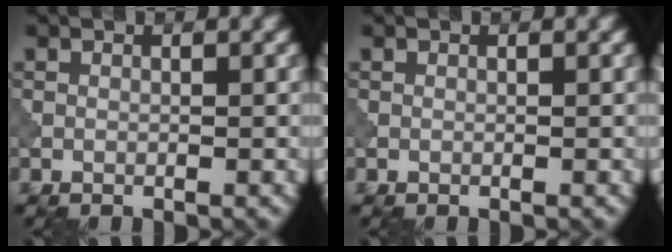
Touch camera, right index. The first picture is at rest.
{"total": 0.0}